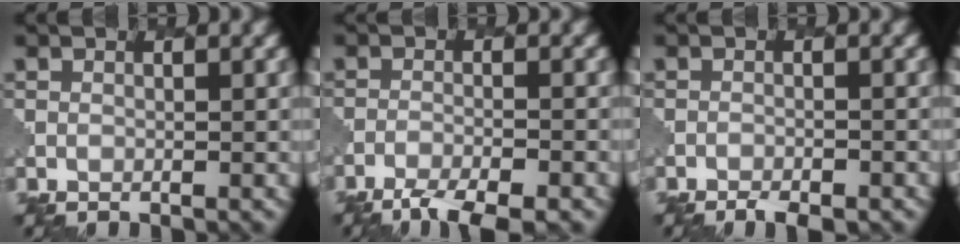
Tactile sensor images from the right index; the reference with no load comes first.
{"total": 4.6, "force": [-3.6, 0.9, 2.7], "torque": [-0.049, -0.009, -0.068]}
{"total": 2.1, "force": [-1.8, 0.5, 1.0], "torque": [-0.017, -0.004, -0.029]}